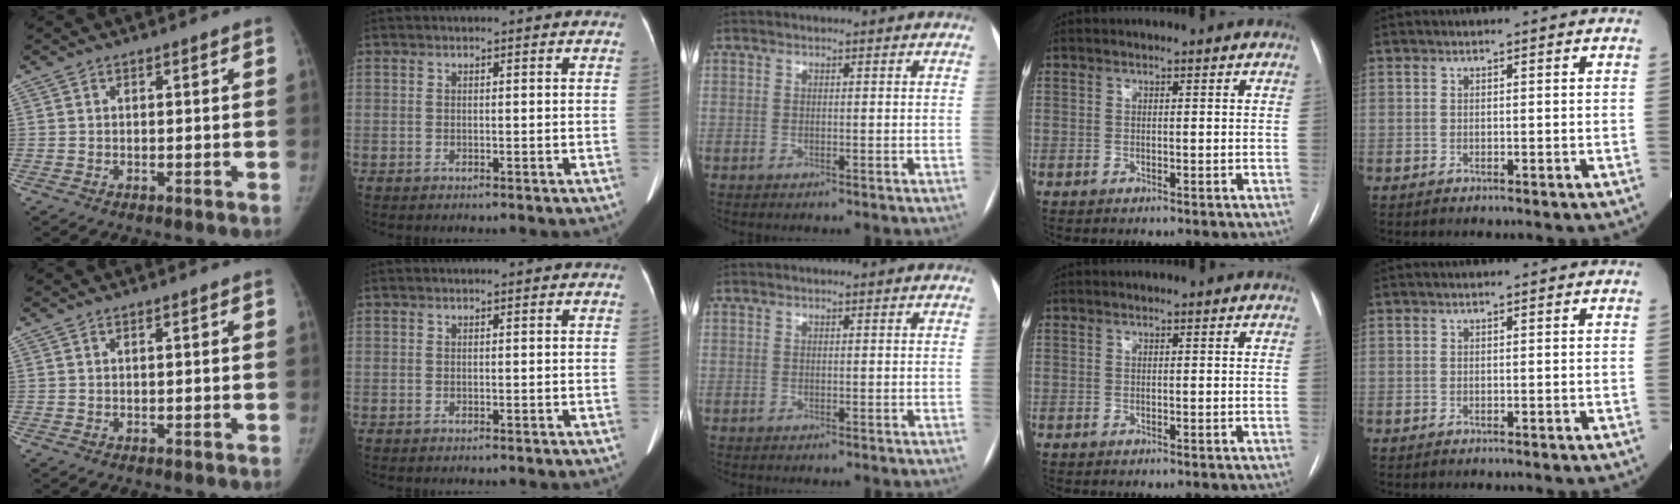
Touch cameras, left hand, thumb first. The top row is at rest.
{}